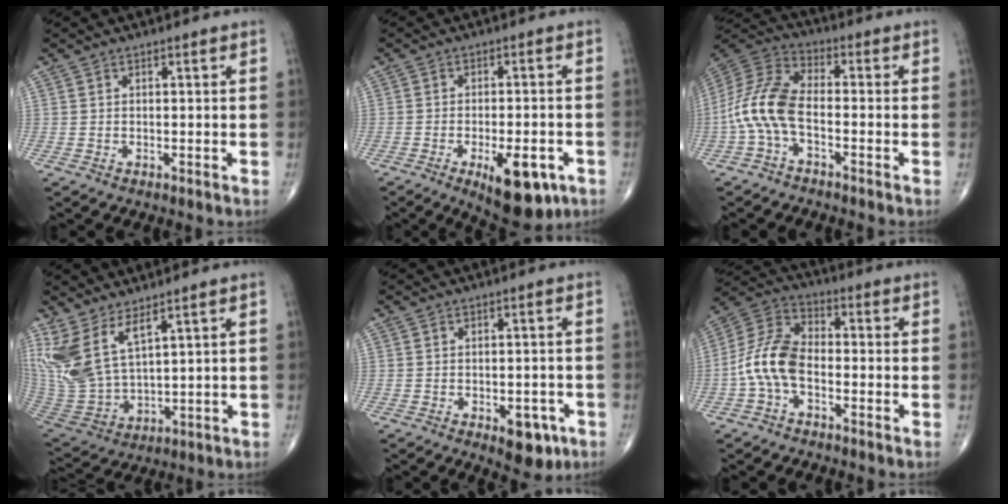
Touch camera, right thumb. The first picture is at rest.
{"total": 11.4, "force": [-5.1, 4.6, 9.1], "torque": [-0.114, 0.007, -0.063]}
{"total": 11.4, "force": [-3.0, 5.4, 9.5], "torque": [-0.208, 0.035, -0.072]}
{"total": 11.9, "force": [6.7, 4.5, 8.8], "torque": [-0.197, -0.039, 0.160]}
{"total": 6.2, "force": [-2.9, 3.2, 4.4], "torque": [-0.034, 0.011, -0.029]}
{"total": 10.3, "force": [-2.7, 5.9, 8.0], "torque": [-0.162, 0.036, -0.066]}